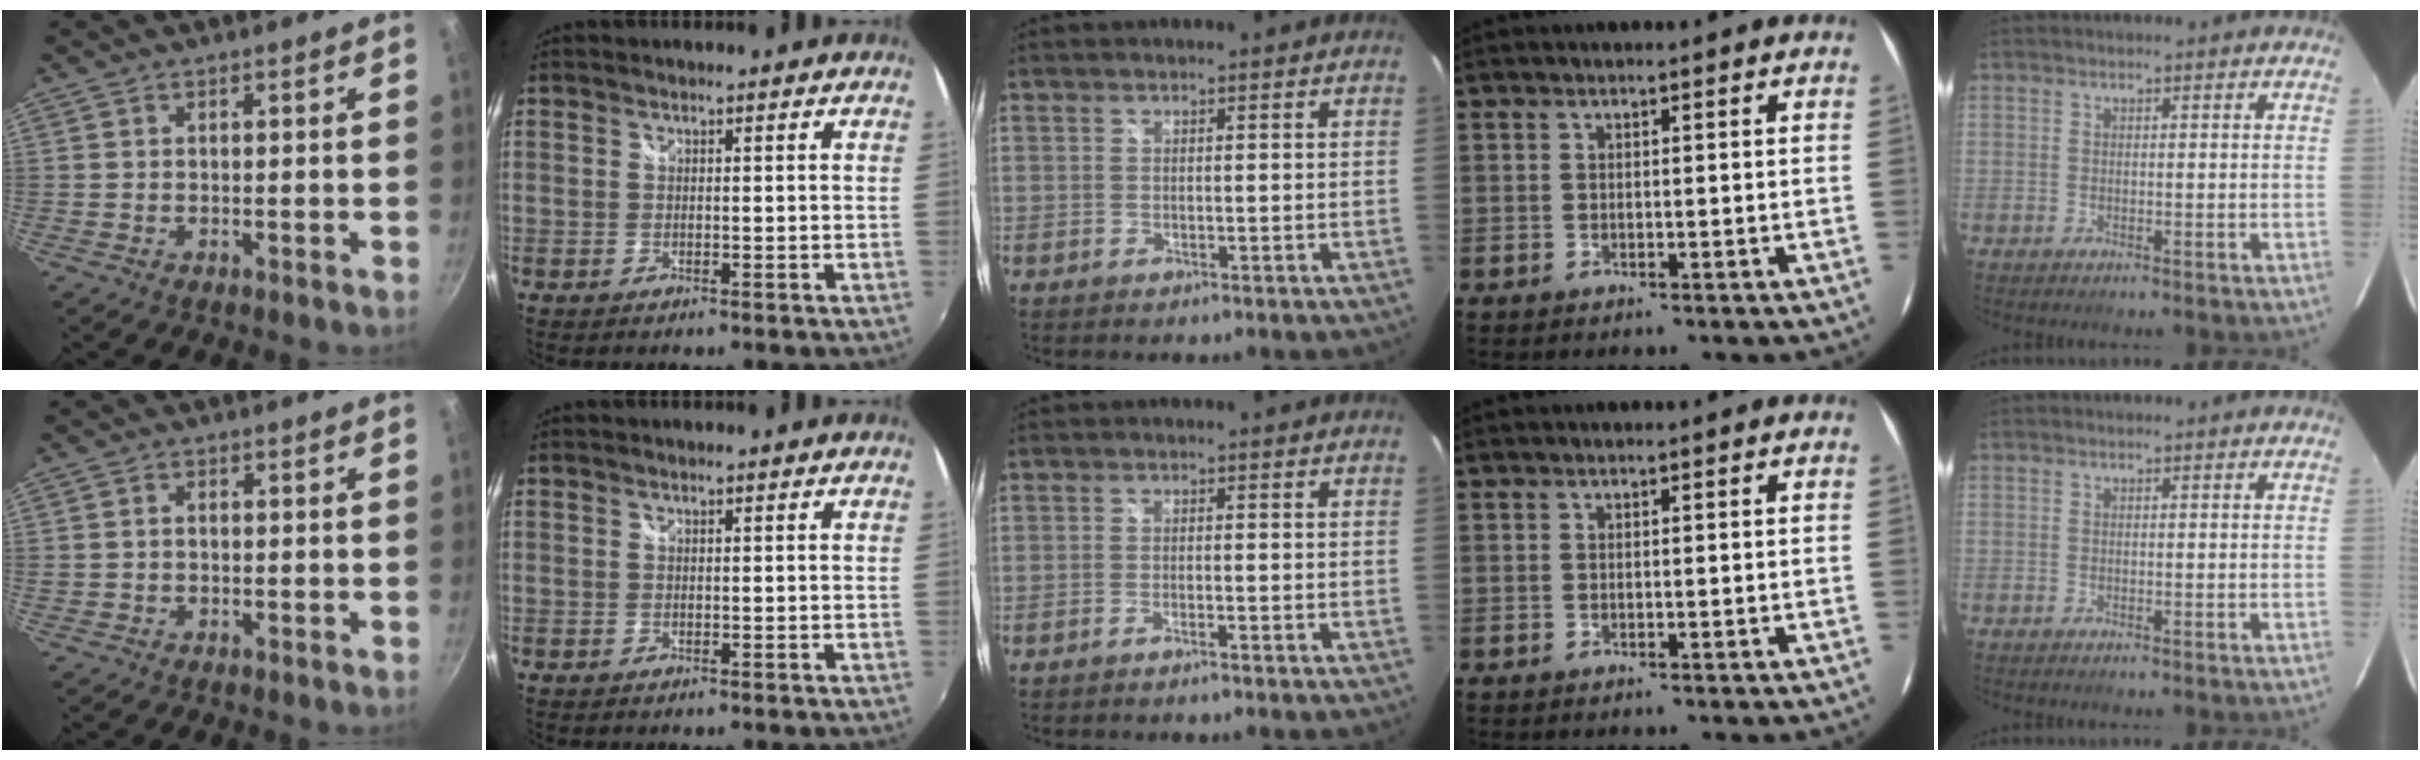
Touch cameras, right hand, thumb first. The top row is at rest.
{"thumb": {"total": 1.1, "force": [-0.1, 0.9, 0.6], "torque": [-0.011, 0.006, 0.000]}, "middle": {"total": 1.4, "force": [-1.2, 0.0, 0.6], "torque": [-0.017, -0.001, -0.022]}}